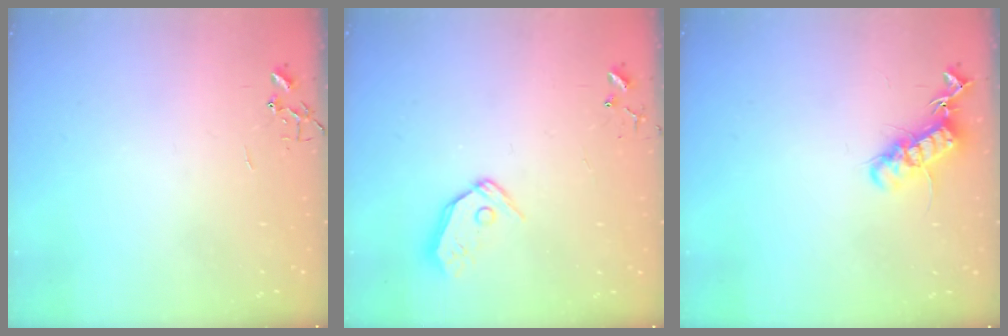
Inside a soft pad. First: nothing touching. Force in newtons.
{"total": 8.3, "press": 8.2, "slide": 0.7}
{"total": 13.8, "press": 13.7, "slide": 1.3}